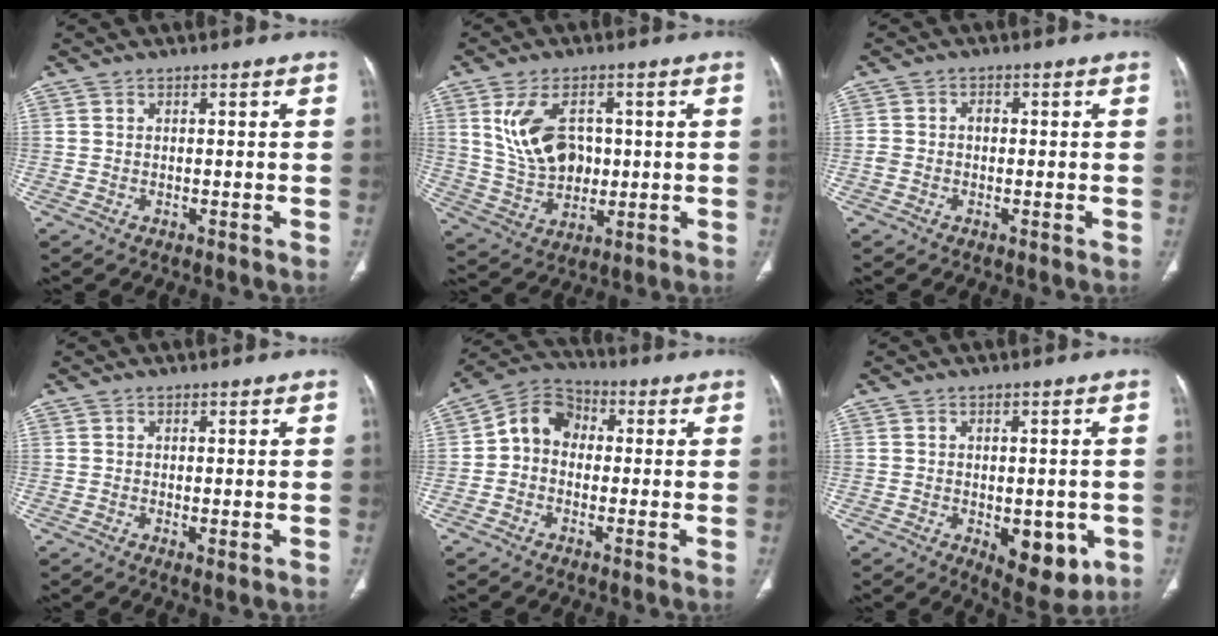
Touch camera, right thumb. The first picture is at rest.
{"total": 11.9, "force": [2.5, 8.1, 8.4], "torque": [-0.136, -0.004, 0.059]}
{"total": 2.1, "force": [-0.3, 1.7, 1.3], "torque": [-0.021, 0.012, -0.008]}
{"total": 1.5, "force": [-0.1, 0.5, 1.4], "torque": [-0.025, -0.008, 0.001]}
{"total": 8.4, "force": [-0.1, 6.9, 4.7], "torque": [-0.062, 0.032, -0.018]}
{"total": 9.5, "force": [-2.6, 4.9, 7.7], "torque": [-0.071, -0.006, -0.021]}